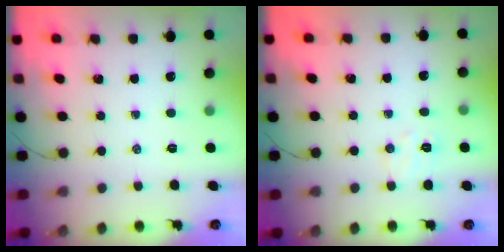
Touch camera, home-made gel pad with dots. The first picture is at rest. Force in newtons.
{"total": 5.7, "press": 5.6, "slide": 1.0}